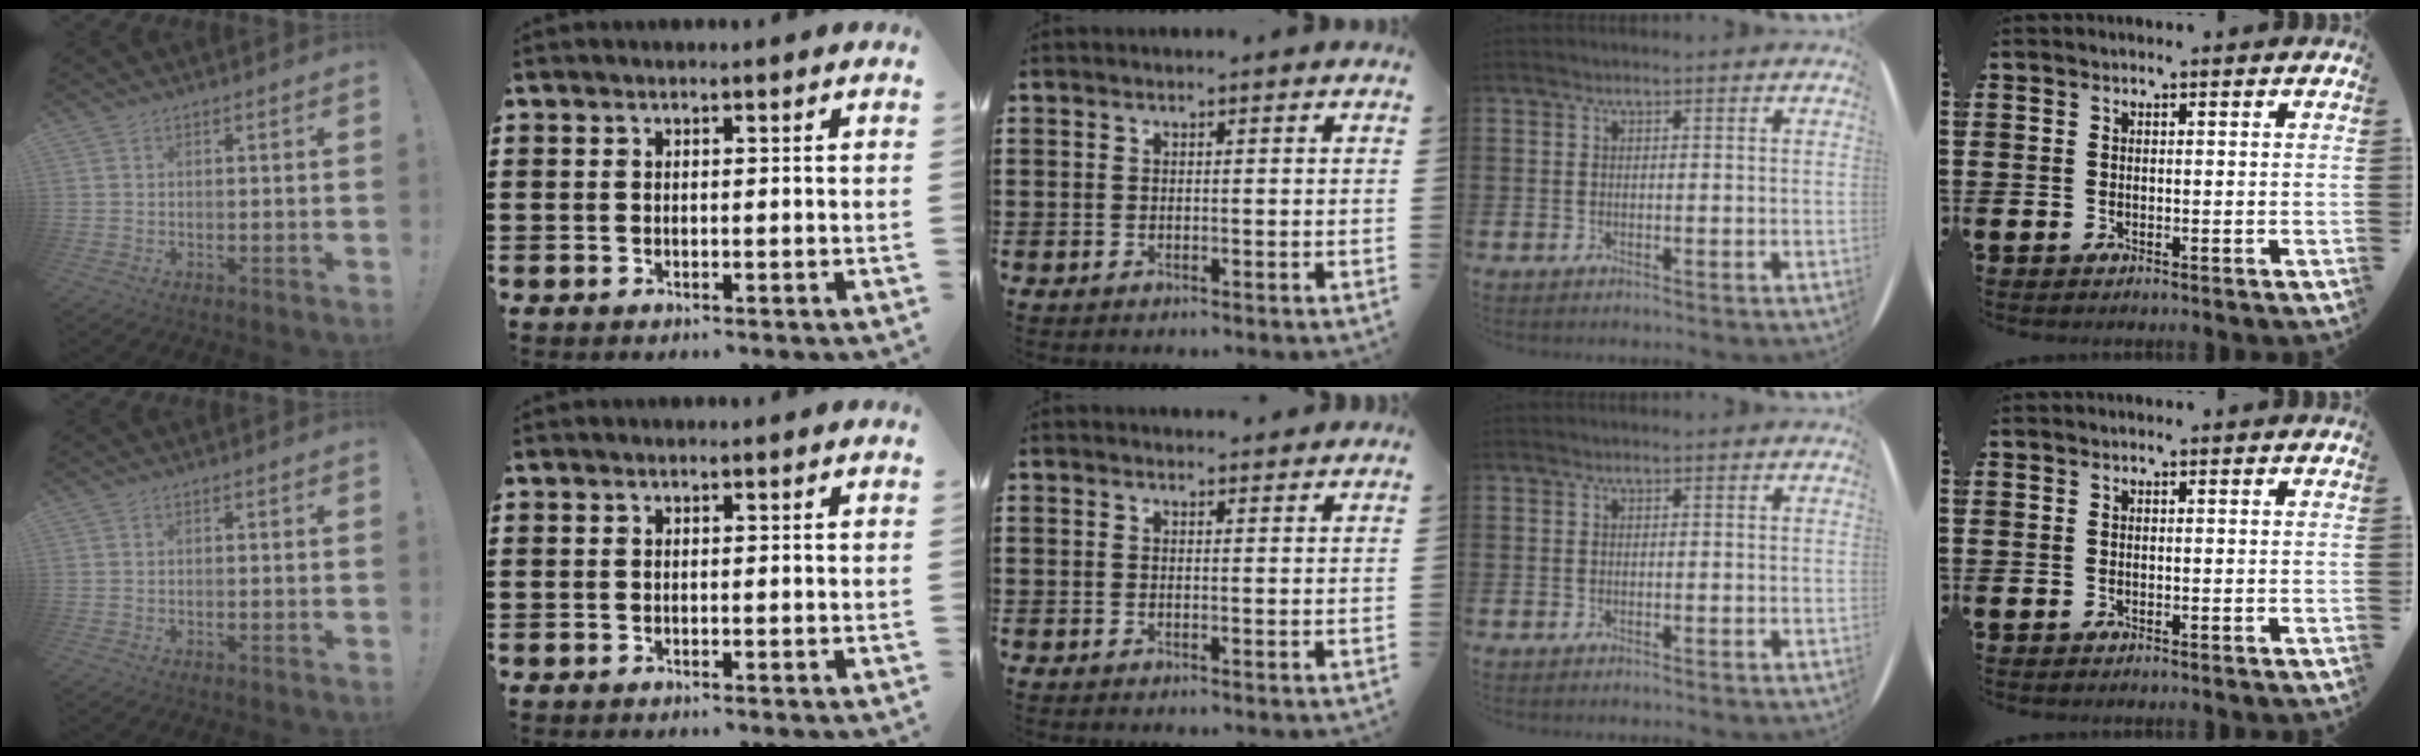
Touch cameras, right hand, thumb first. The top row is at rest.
{"middle": {"total": 1.2, "force": [1.2, 0.1, 0.1], "torque": [0.003, -0.002, 0.021]}}